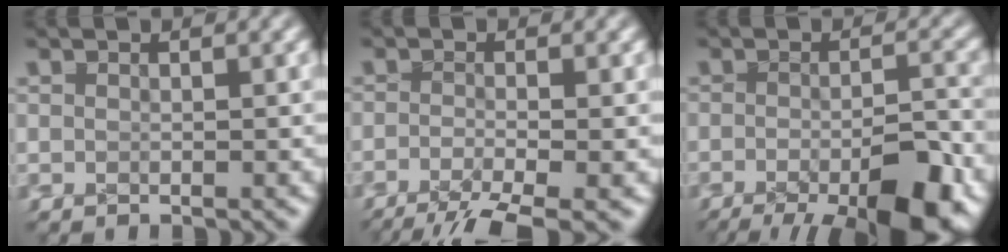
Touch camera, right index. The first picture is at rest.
{"total": 5.9, "force": [-4.3, 2.7, 3.1], "torque": [-0.040, -0.022, -0.061]}
{"total": 11.5, "force": [-6.9, 5.7, 7.2], "torque": [-0.094, -0.041, -0.093]}